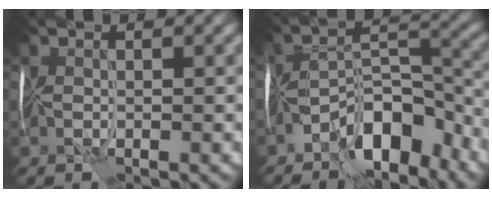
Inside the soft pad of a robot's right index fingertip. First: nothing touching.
{"total": 6.4, "force": [-4.8, 2.5, 3.6], "torque": [-0.039, 0.015, -0.096]}